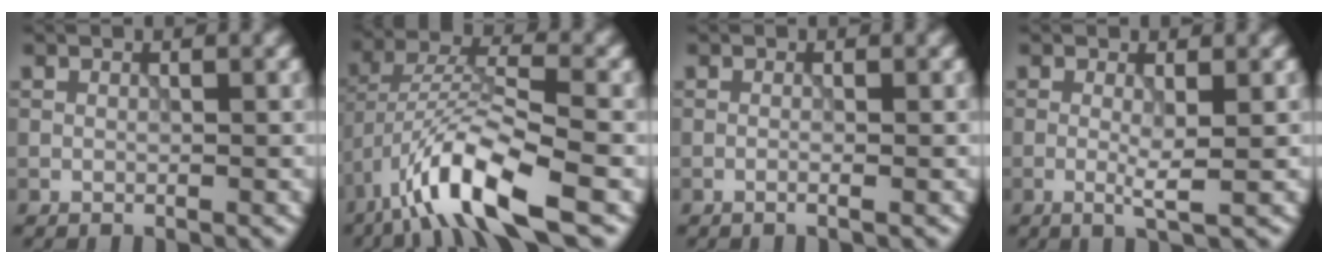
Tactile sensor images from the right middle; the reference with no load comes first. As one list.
[{"total": 9.4, "force": [-5.1, 2.5, 7.5], "torque": [-0.130, 0.009, -0.101]}, {"total": 0.8, "force": [-0.2, 0.2, 0.7], "torque": [-0.012, -0.006, -0.010]}, {"total": 2.0, "force": [-0.1, 0.1, 2.0], "torque": [-0.041, -0.007, -0.004]}]